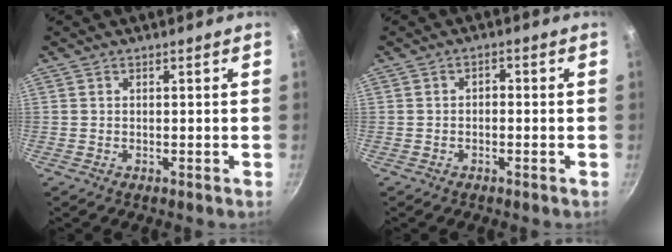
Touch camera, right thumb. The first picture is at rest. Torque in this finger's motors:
{"motor_torque": [-0.43, -0.21, 0.35, -0.04, 0.01]}